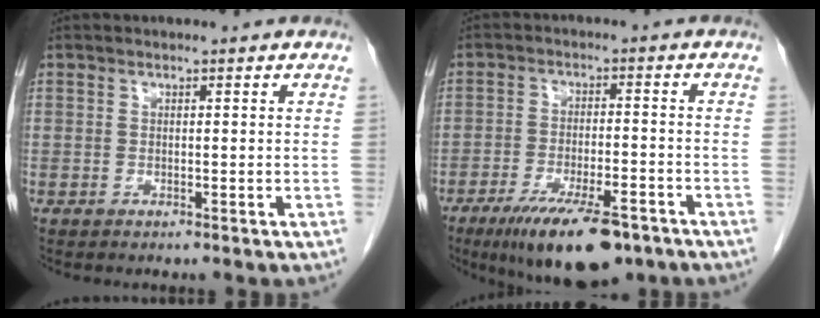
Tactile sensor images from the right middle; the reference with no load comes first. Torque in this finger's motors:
{"motor_torque": [1.08, -1.06, 0.24, 0.10]}